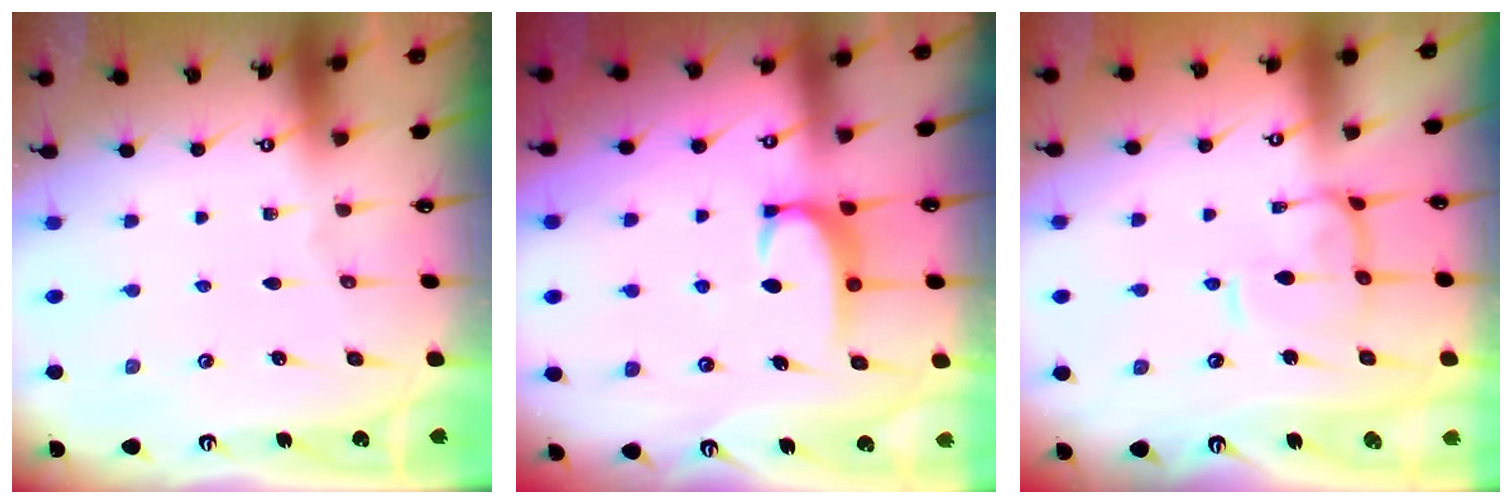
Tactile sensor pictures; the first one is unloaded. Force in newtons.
{"total": 2.8, "press": 2.8, "slide": 0.4}
{"total": 5.6, "press": 5.5, "slide": 0.9}